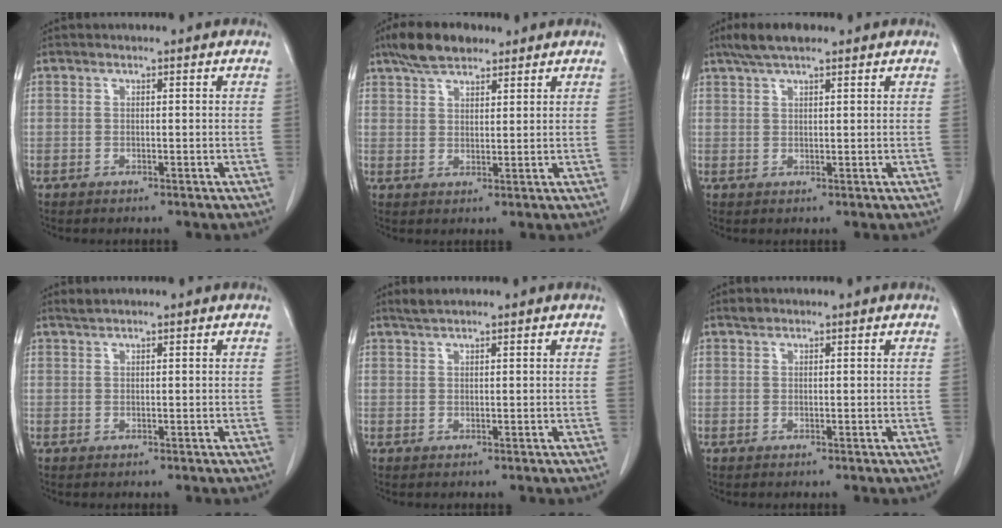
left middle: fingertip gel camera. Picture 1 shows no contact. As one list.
[{"total": 6.6, "force": [5.1, 2.5, 3.4], "torque": [-0.068, 0.018, 0.094]}, {"total": 5.1, "force": [3.8, 1.2, 3.1], "torque": [-0.063, 0.019, 0.069]}, {"total": 1.0, "force": [0.9, -0.1, 0.3], "torque": [-0.011, 0.007, 0.023]}, {"total": 1.6, "force": [1.4, 0.0, 0.7], "torque": [-0.016, 0.008, 0.031]}, {"total": 0.7, "force": [0.6, 0.3, 0.1], "torque": [-0.007, 0.004, 0.012]}]